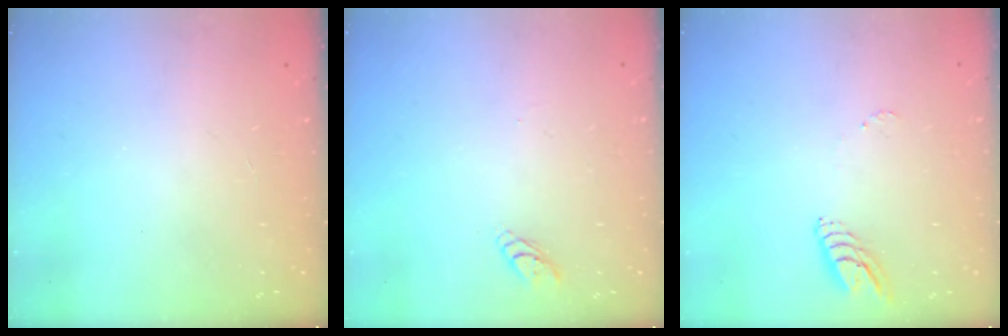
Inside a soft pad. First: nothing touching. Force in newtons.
{"total": 3.7, "press": 3.7, "slide": 0.3}
{"total": 6.0, "press": 6.0, "slide": 0.5}